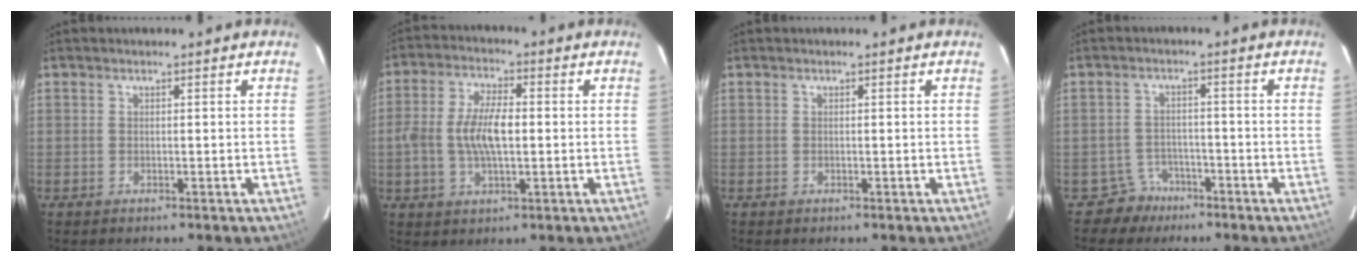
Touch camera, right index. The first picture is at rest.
{"total": 8.8, "force": [-0.6, 3.6, 7.9], "torque": [-0.158, 0.008, -0.011]}
{"total": 0.0}
{"total": 4.3, "force": [-3.1, 3.0, -0.4], "torque": [-0.003, 0.018, -0.052]}